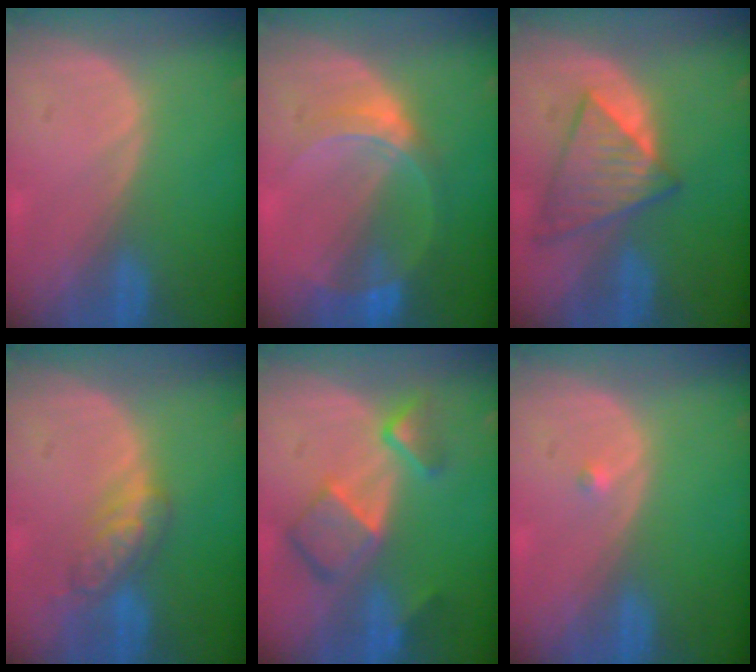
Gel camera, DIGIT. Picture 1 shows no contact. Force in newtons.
{"total": 6.8, "press": 6.0, "slide": 3.2}
{"total": 6.9, "press": 6.9, "slide": 1.0}
{"total": 5.2, "press": 5.1, "slide": 1.3}
{"total": 7.9, "press": 6.8, "slide": 3.9}
{"total": 0.7, "press": 0.5, "slide": 0.4}